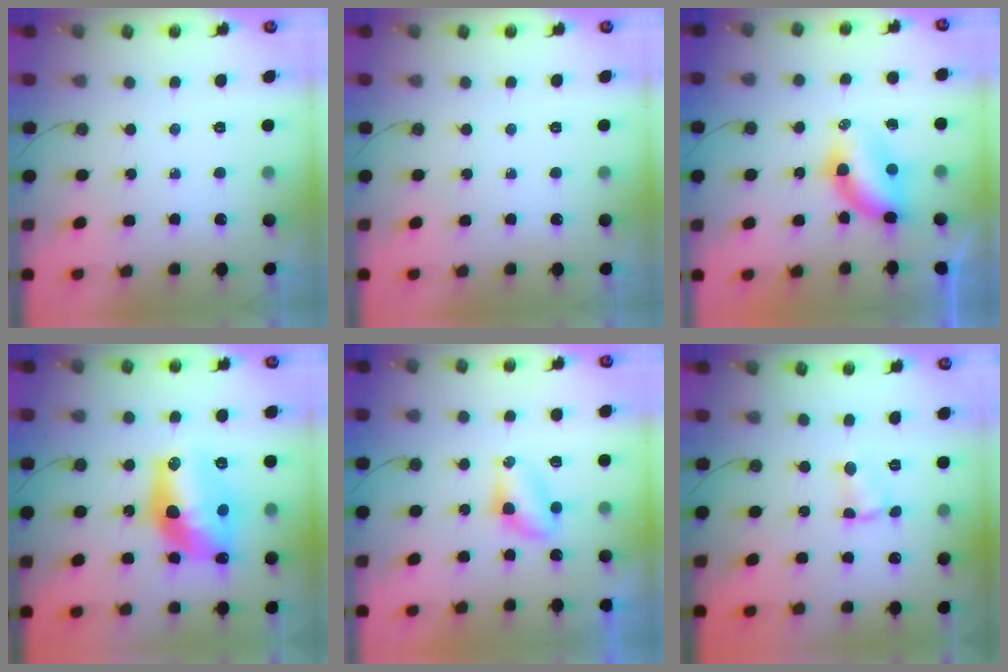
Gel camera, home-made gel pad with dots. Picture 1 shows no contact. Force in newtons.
{"total": 0.0}
{"total": 5.8, "press": 5.8, "slide": 0.5}
{"total": 16.3, "press": 16.2, "slide": 1.5}
{"total": 4.9, "press": 4.9, "slide": 0.6}
{"total": 1.9, "press": 1.9, "slide": 0.2}